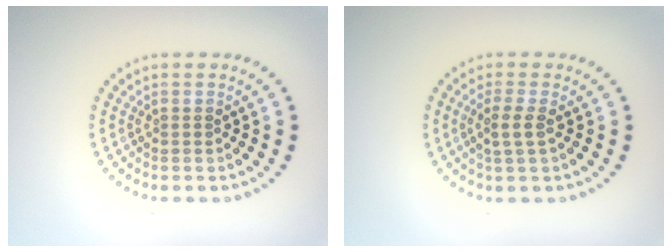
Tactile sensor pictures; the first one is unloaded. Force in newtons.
{"total": 1.8, "press": 1.6, "slide": 0.7}